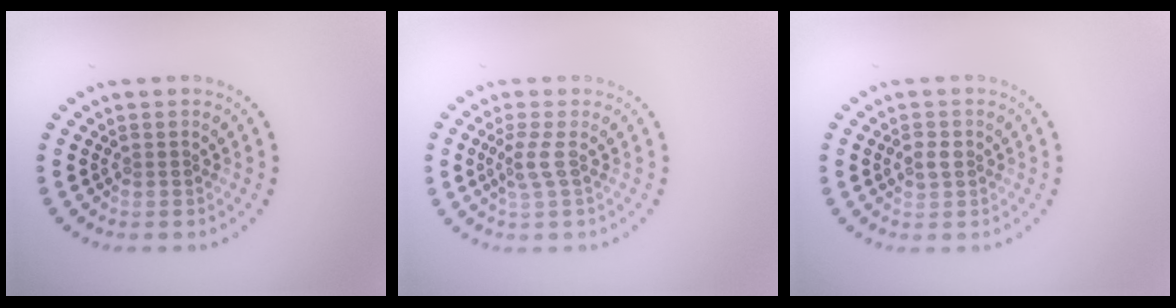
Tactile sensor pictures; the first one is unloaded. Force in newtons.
{"total": 1.8, "press": 1.4, "slide": 1.2}
{"total": 1.4, "press": 1.4, "slide": 0.3}